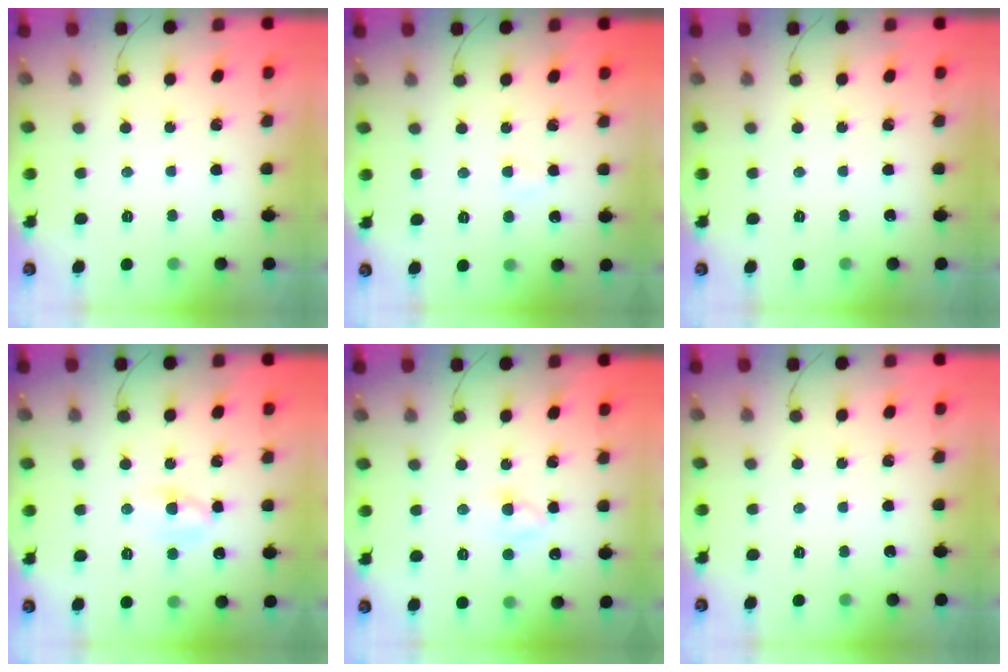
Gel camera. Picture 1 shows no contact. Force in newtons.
{"total": 2.0, "press": 1.8, "slide": 0.8}
{"total": 0.0}
{"total": 5.1, "press": 4.9, "slide": 1.5}
{"total": 2.1, "press": 1.9, "slide": 0.8}
{"total": 0.0}